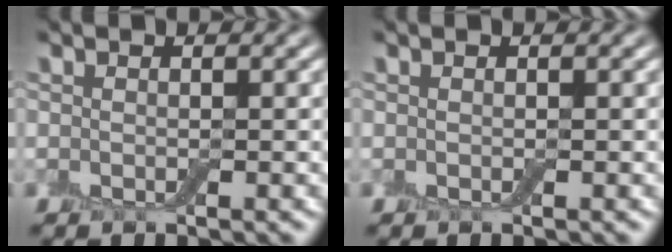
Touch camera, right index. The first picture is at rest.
{"total": 0.0}